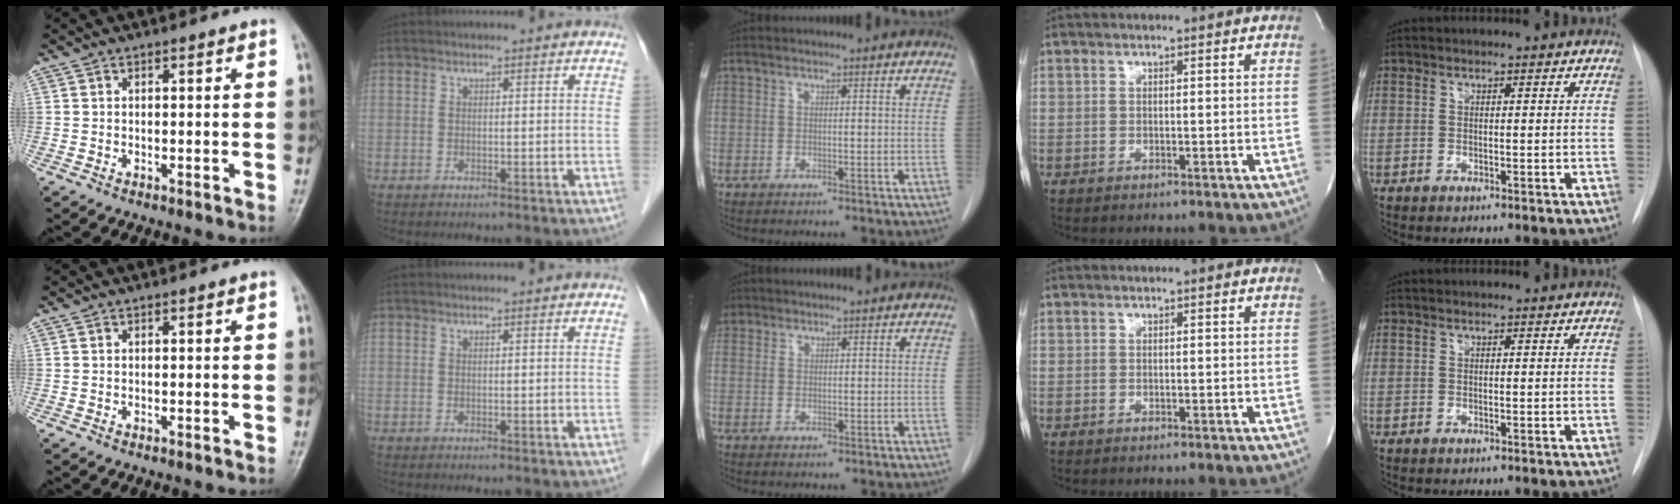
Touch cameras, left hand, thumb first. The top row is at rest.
{"middle": {"total": 2.5, "force": [1.5, 2.0, 0.2], "torque": [-0.002, 0.011, 0.030]}}